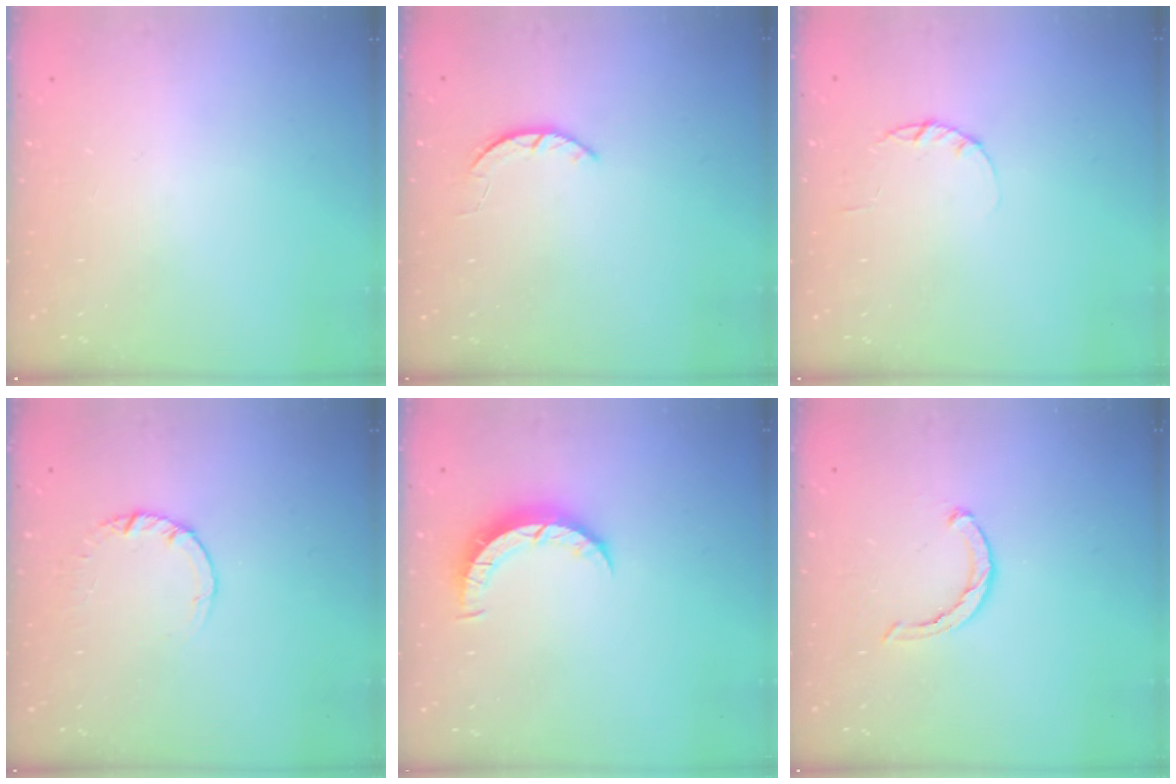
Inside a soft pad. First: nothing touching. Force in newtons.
{"total": 1.6, "press": 1.6, "slide": 0.3}
{"total": 2.2, "press": 2.2, "slide": 0.4}
{"total": 2.5, "press": 2.5, "slide": 0.2}
{"total": 5.0, "press": 4.9, "slide": 0.6}
{"total": 2.7, "press": 2.7, "slide": 0.4}